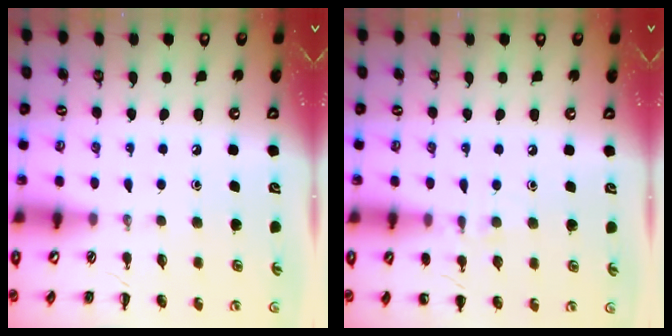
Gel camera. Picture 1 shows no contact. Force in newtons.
{"total": 5.9, "press": 5.8, "slide": 1.4}